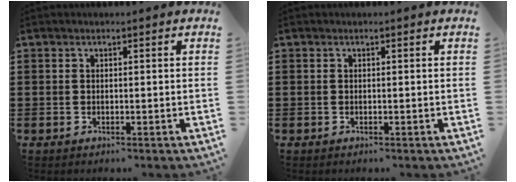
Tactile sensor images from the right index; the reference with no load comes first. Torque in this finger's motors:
{"motor_torque": [0.02, 0.09, 0.00, -0.01]}